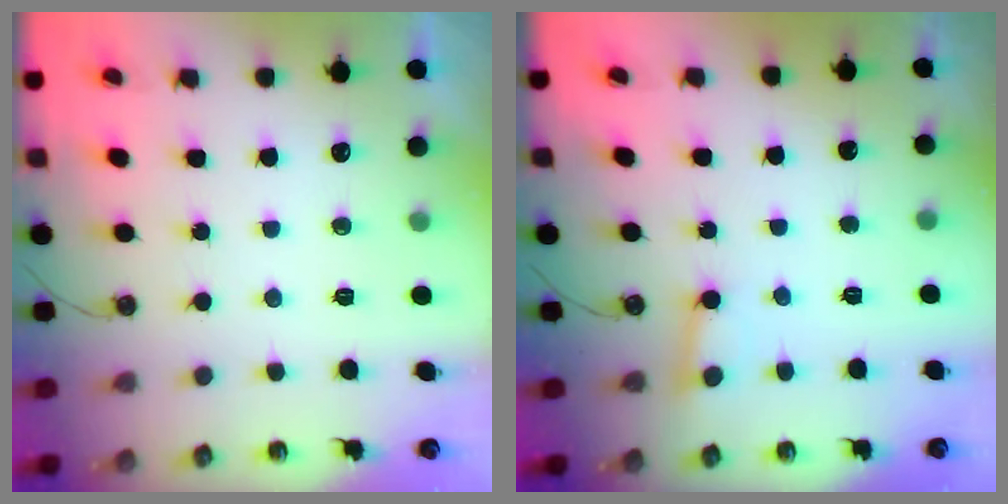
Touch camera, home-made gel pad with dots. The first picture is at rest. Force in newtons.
{"total": 2.6, "press": 2.5, "slide": 0.7}